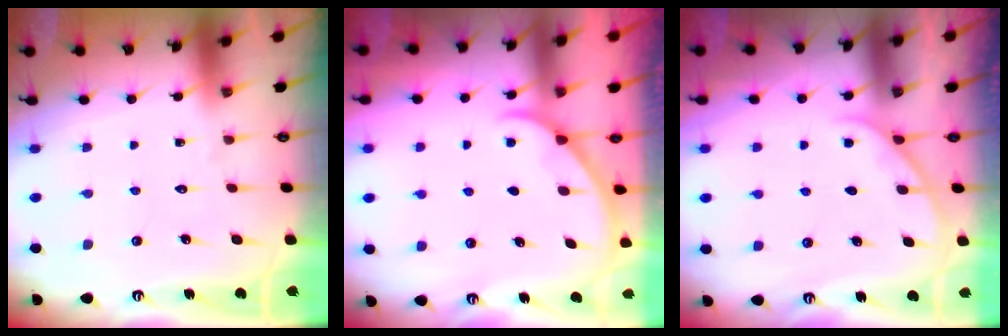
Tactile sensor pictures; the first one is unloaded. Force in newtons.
{"total": 1.7, "press": 1.7, "slide": 0.2}
{"total": 2.1, "press": 2.1, "slide": 0.2}